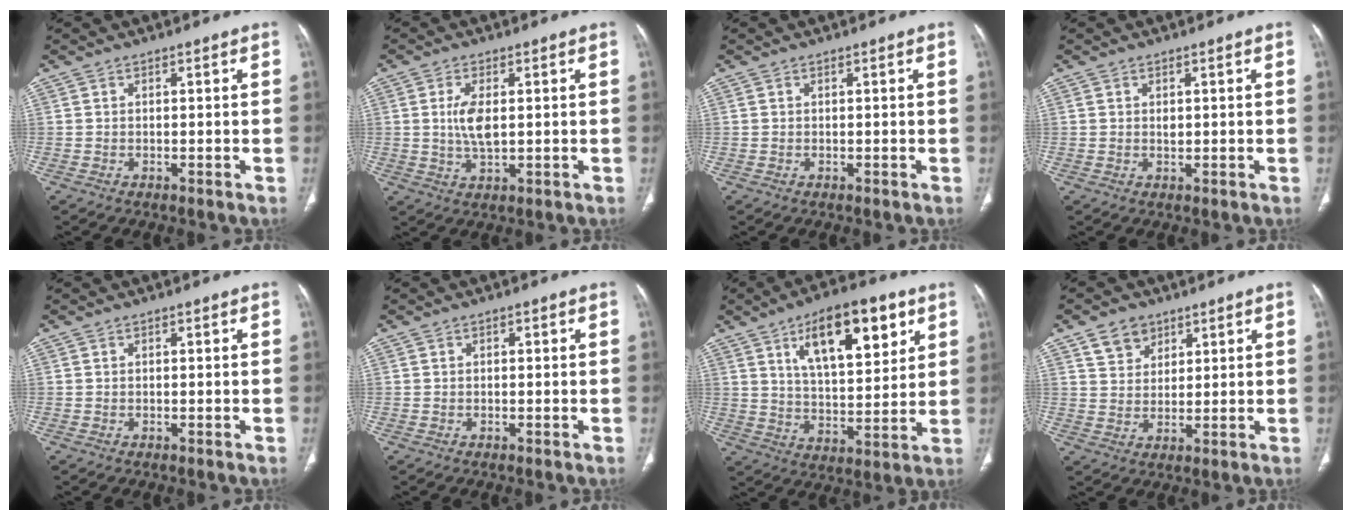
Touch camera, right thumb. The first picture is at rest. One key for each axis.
{"total": 5.5, "fx": 0.7, "fy": 2.4, "fz": 4.9, "tx": -0.101, "ty": -0.006, "tz": 0.017}
{"total": 0.0}
{"total": 1.1, "fx": 0.3, "fy": 0.7, "fz": 0.8, "tx": -0.012, "ty": -0.003, "tz": 0.010}
{"total": 0.0}
{"total": 0.7, "fx": 0.2, "fy": 0.4, "fz": 0.6, "tx": -0.009, "ty": 0.002, "tz": 0.003}
{"total": 18.2, "fx": 8.5, "fy": 7.7, "fz": 14.1, "tx": -0.182, "ty": -0.031, "tz": 0.140}
{"total": 5.8, "fx": 3.6, "fy": 4.2, "fz": 1.8, "tx": -0.011, "ty": -0.021, "tz": 0.069}